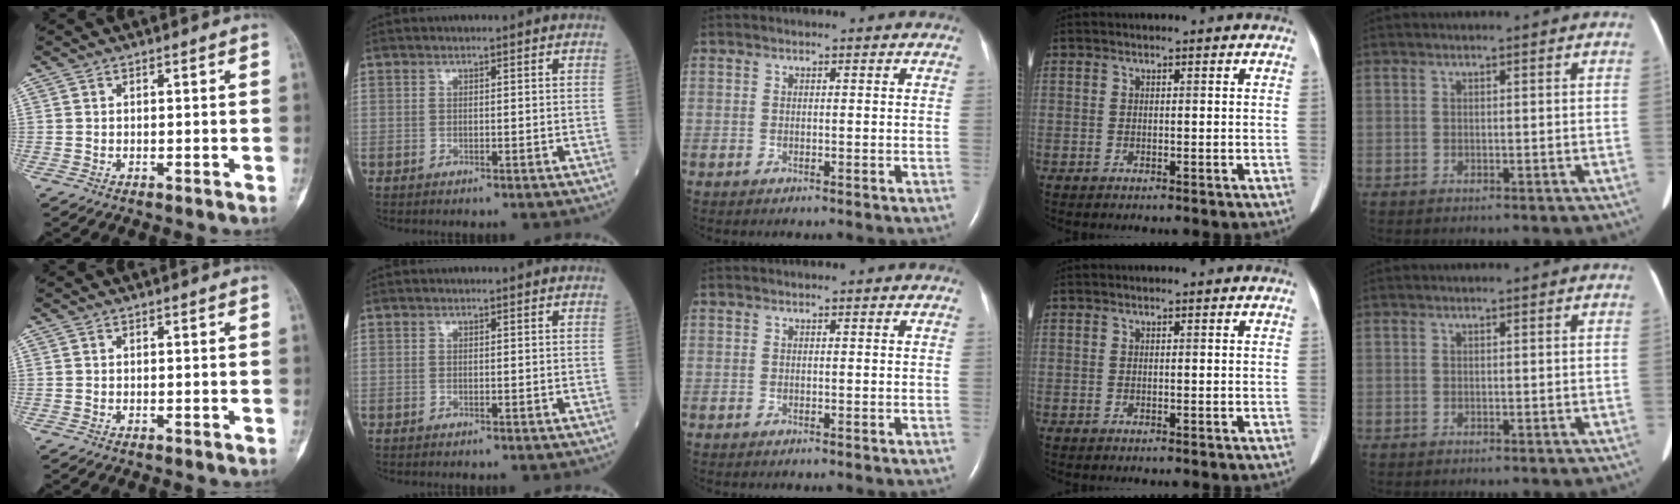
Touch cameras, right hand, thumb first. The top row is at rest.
{}